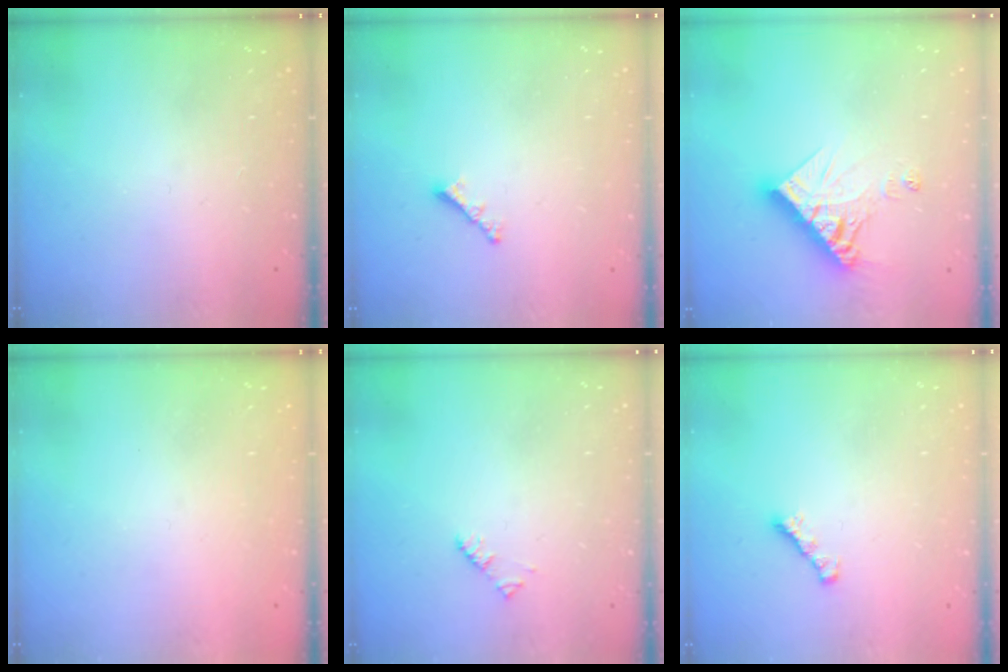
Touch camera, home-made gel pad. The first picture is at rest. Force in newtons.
{"total": 2.2, "press": 2.2, "slide": 0.5}
{"total": 12.7, "press": 12.6, "slide": 1.6}
{"total": 0.8, "press": 0.7, "slide": 0.3}
{"total": 1.9, "press": 1.9, "slide": 0.3}
{"total": 1.8, "press": 1.7, "slide": 0.6}